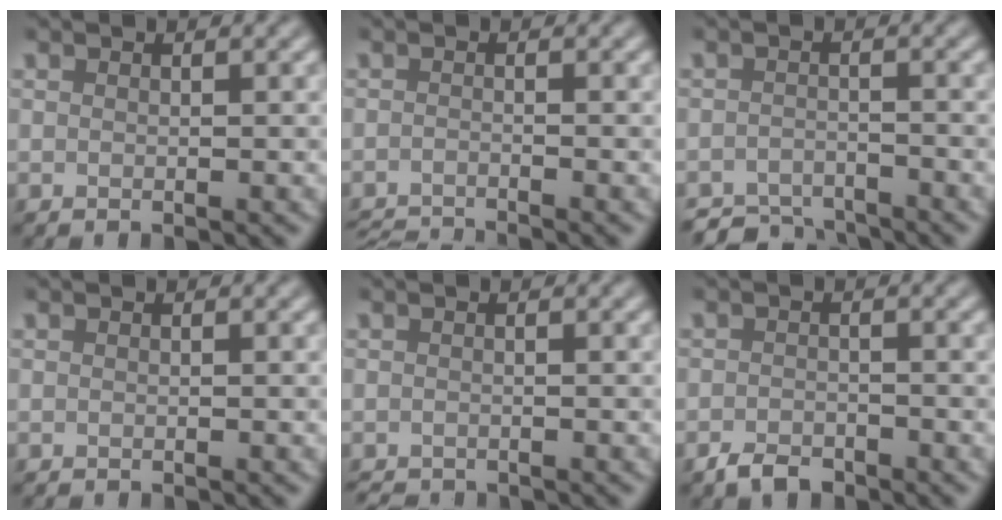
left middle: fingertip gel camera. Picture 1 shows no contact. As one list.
[{"total": 3.8, "force": [-3.5, 0.3, 1.3], "torque": [-0.021, -0.013, -0.065]}, {"total": 3.8, "force": [-3.6, 0.8, 0.5], "torque": [-0.004, -0.003, -0.067]}, {"total": 0.0}, {"total": 1.4, "force": [-1.4, 0.2, 0.1], "torque": [0.003, -0.005, -0.022]}, {"total": 1.9, "force": [-1.5, 0.9, 0.6], "torque": [-0.011, 0.003, -0.031]}]